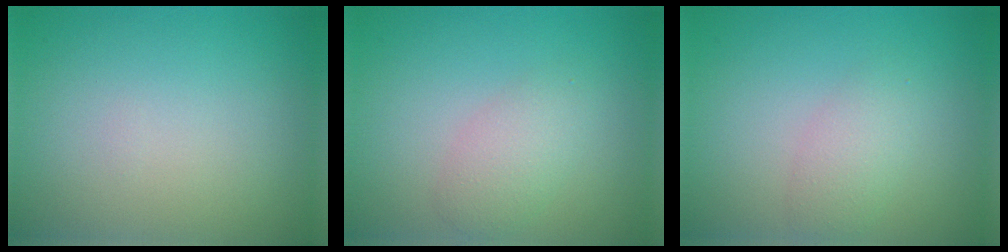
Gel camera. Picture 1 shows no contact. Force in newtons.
{"total": 2.6, "press": 2.6, "slide": 0.1}
{"total": 2.1, "press": 2.1, "slide": 0.0}